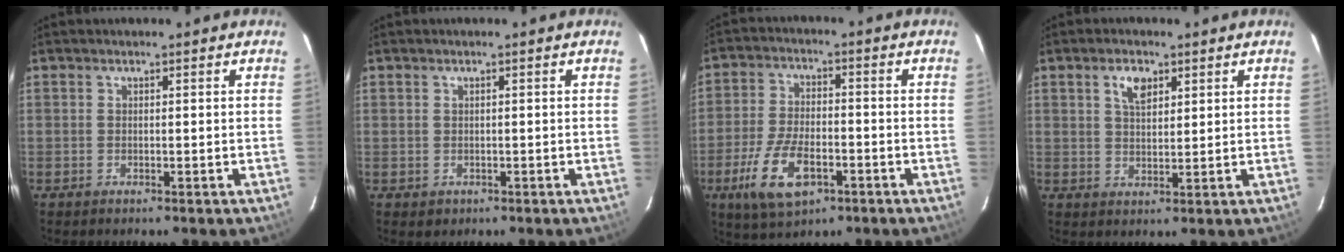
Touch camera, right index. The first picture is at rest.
{"total": 1.5, "force": [-0.1, 1.5, 0.2], "torque": [0.001, 0.000, 0.002]}
{"total": 11.6, "force": [-5.3, 5.4, 8.8], "torque": [-0.194, -0.013, -0.092]}
{"total": 4.3, "force": [2.2, 2.3, 2.9], "torque": [-0.051, 0.008, 0.040]}